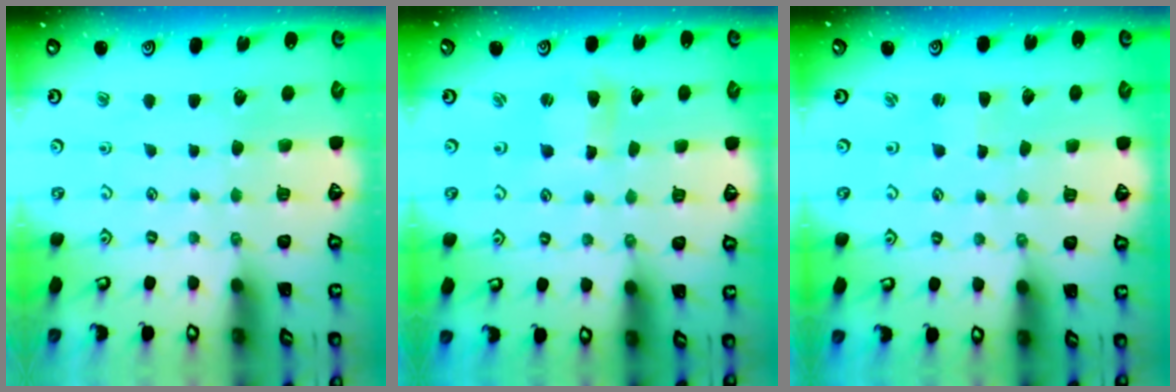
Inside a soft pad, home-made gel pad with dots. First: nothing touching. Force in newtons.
{"total": 2.3, "press": 2.2, "slide": 0.3}
{"total": 1.1, "press": 1.1, "slide": 0.2}